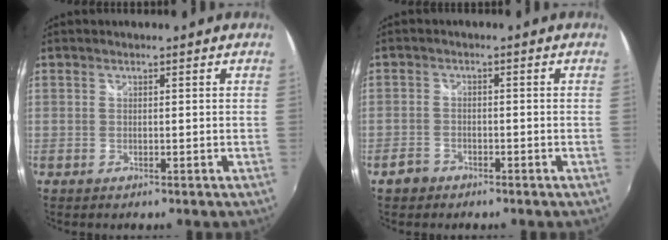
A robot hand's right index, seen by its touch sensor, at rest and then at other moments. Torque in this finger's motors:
{"motor_torque": [0.25, -0.08, 0.03, 0.00]}